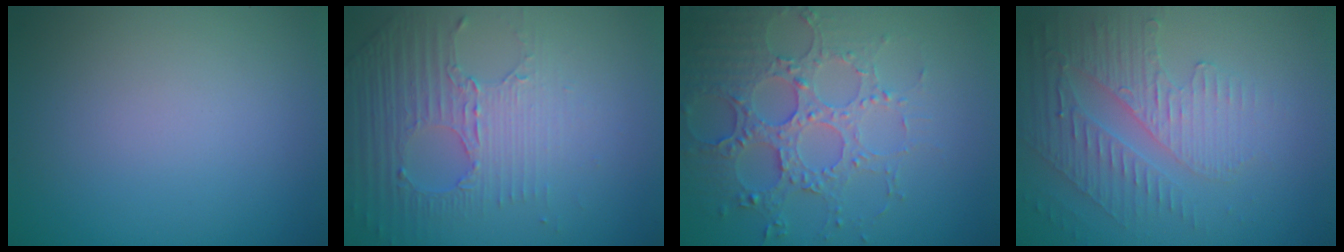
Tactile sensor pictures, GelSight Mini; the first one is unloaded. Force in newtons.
{"total": 4.9, "press": 3.2, "slide": 3.7}
{"total": 4.7, "press": 4.6, "slide": 1.0}
{"total": 3.9, "press": 3.5, "slide": 1.7}